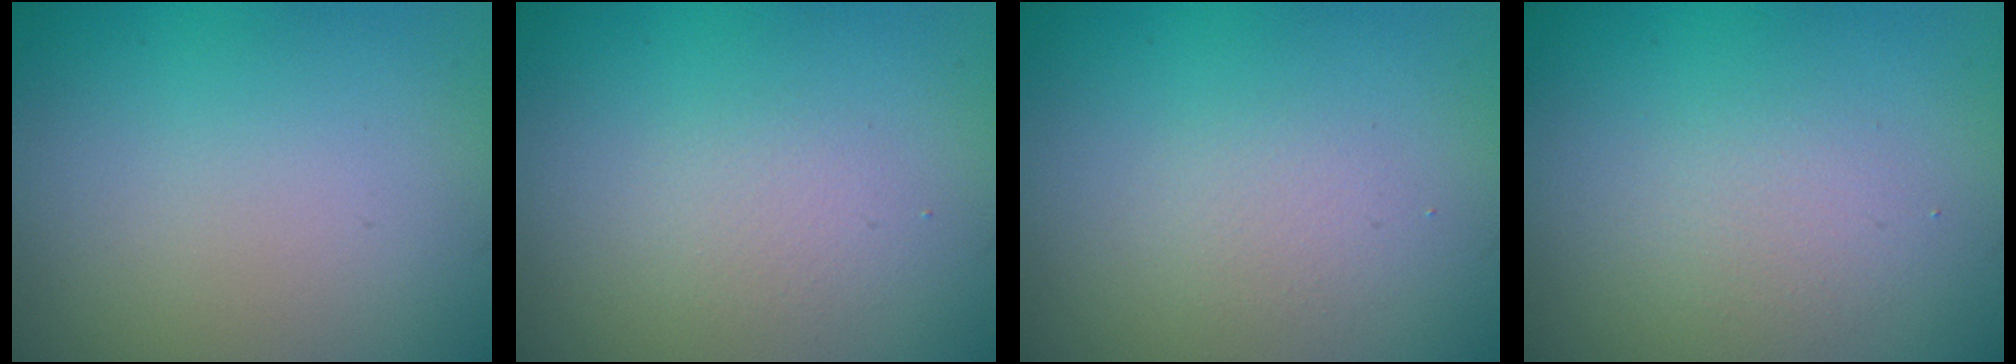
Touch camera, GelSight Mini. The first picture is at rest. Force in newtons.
{"total": 1.4, "press": 1.4, "slide": 0.0}
{"total": 1.3, "press": 1.3, "slide": 0.1}
{"total": 1.7, "press": 1.7, "slide": 0.1}